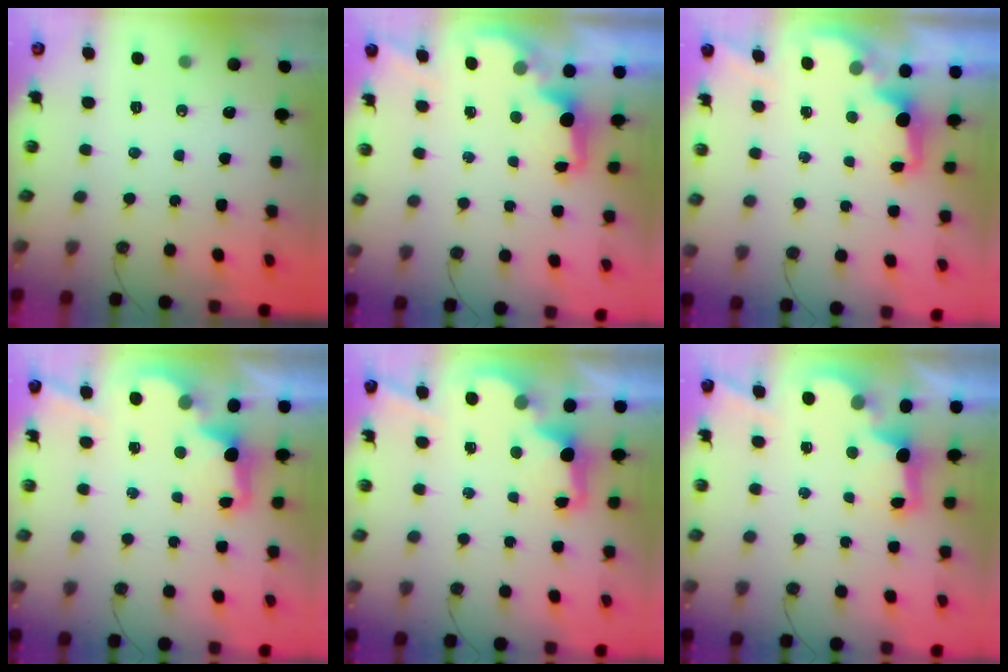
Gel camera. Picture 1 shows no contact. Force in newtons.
{"total": 1.9, "press": 1.7, "slide": 0.8}
{"total": 1.9, "press": 1.7, "slide": 0.8}
{"total": 2.6, "press": 2.5, "slide": 0.8}
{"total": 2.6, "press": 2.5, "slide": 0.8}
{"total": 2.9, "press": 2.8, "slide": 0.9}